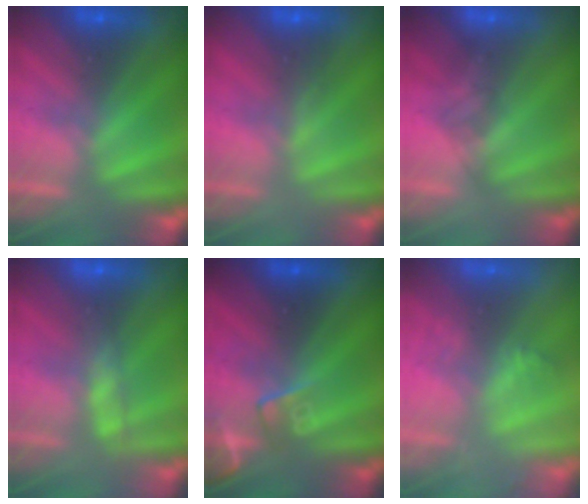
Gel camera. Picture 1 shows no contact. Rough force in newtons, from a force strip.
{"total": 3.1}
{"total": 1.6}
{"total": 2.6}
{"total": 2.5}
{"total": 2.0}